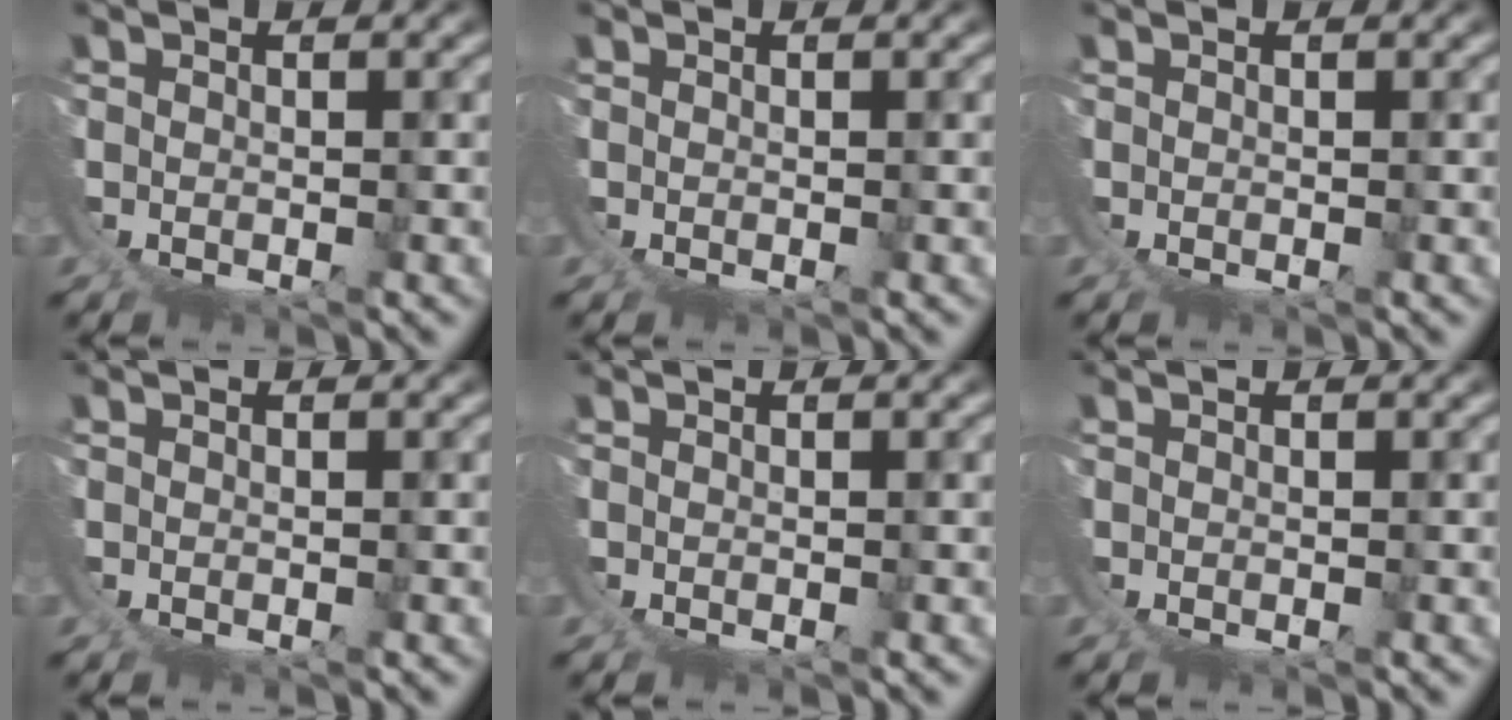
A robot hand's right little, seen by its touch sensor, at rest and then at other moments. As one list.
[{"total": 0.0}, {"total": 0.0}, {"total": 0.0}, {"total": 0.0}, {"total": 0.0}]